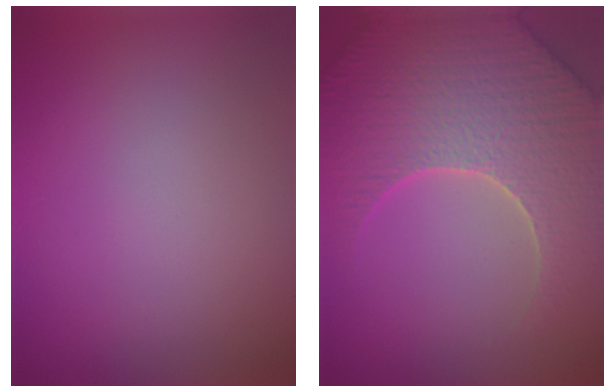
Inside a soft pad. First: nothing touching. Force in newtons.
{"total": 7.8, "press": 7.5, "slide": 2.1}